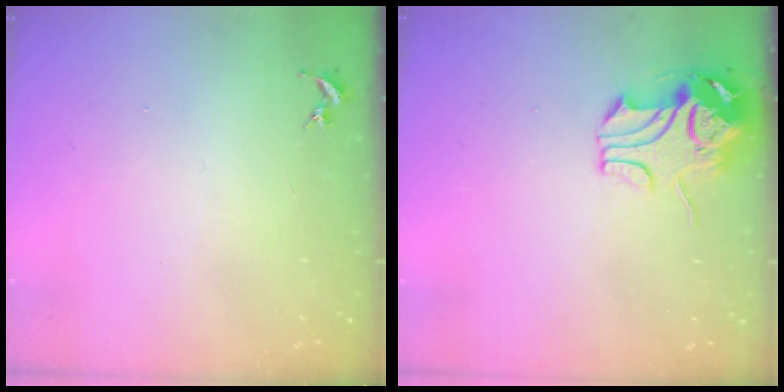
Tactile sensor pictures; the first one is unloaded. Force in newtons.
{"total": 9.7, "press": 9.6, "slide": 1.7}